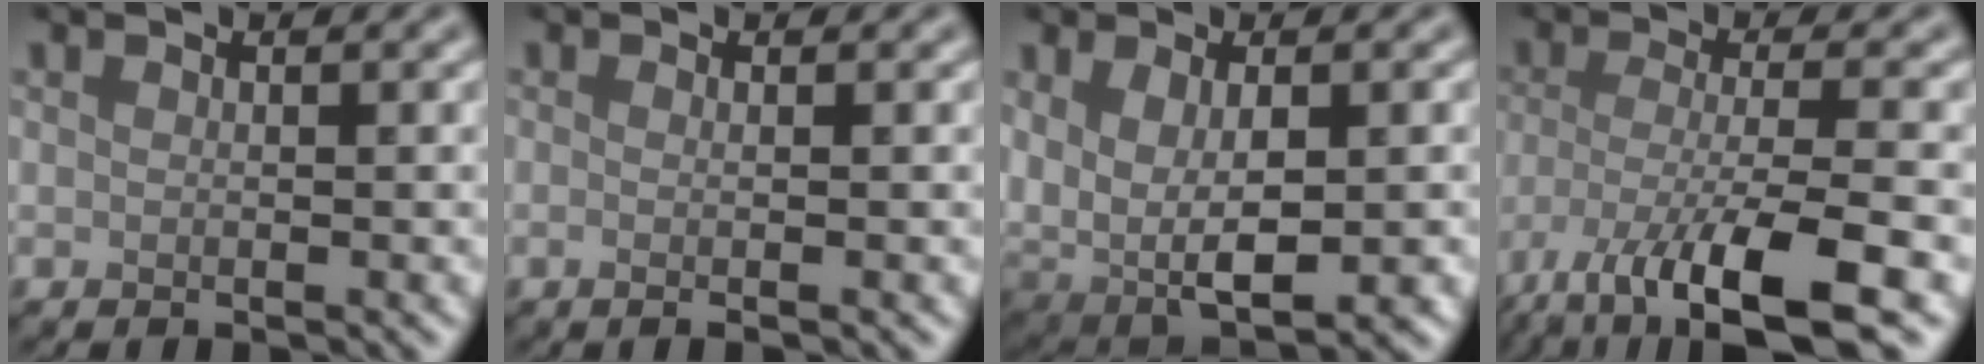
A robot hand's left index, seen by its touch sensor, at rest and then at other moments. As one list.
[{"total": 1.8, "force": [-0.1, 0.6, 1.7], "torque": [-0.019, -0.003, -0.016]}, {"total": 6.8, "force": [0.1, 4.2, 5.4], "torque": [-0.107, -0.022, 0.015]}, {"total": 9.2, "force": [-5.1, 2.5, 7.2], "torque": [-0.128, -0.020, -0.092]}]